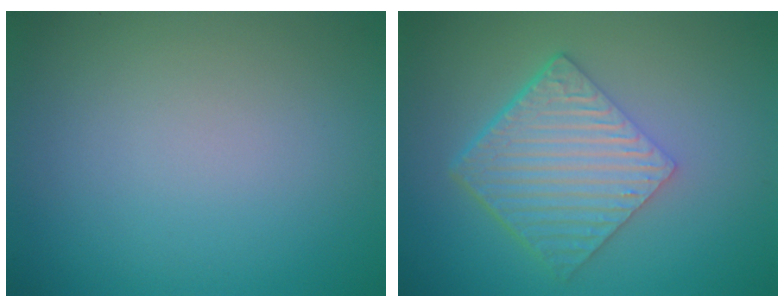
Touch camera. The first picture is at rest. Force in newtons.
{"total": 6.5, "press": 4.4, "slide": 4.7}